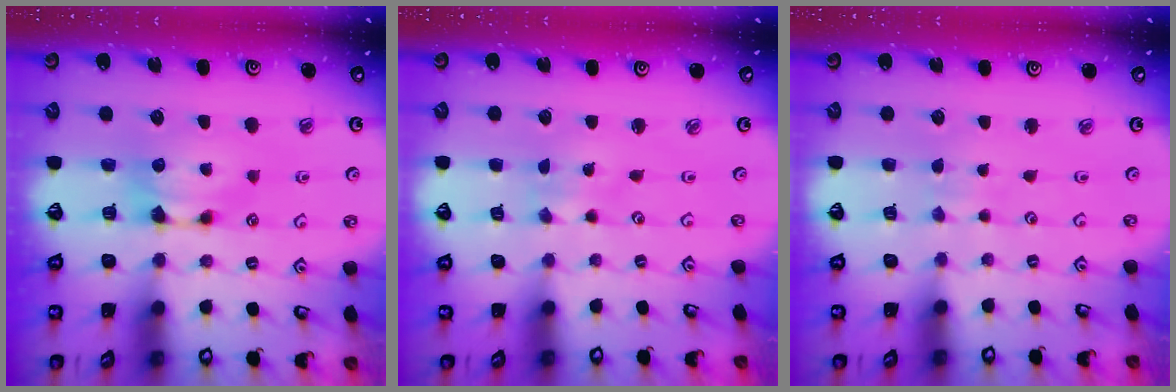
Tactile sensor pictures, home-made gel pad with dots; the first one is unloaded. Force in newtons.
{"total": 5.4, "press": 5.3, "slide": 0.7}
{"total": 5.3, "press": 5.3, "slide": 0.1}